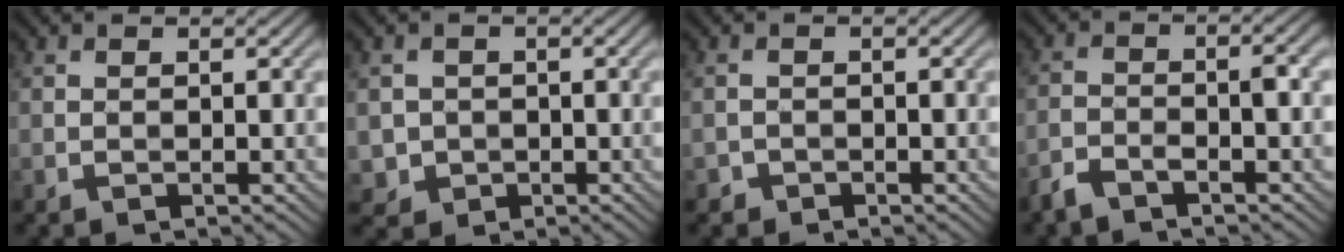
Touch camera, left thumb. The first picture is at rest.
{"total": 2.6, "force": [-0.4, 2.5, 0.4], "torque": [-0.013, -0.010, -0.008]}
{"total": 1.1, "force": [-0.8, 0.8, 0.1], "torque": [0.003, -0.001, -0.017]}
{"total": 4.1, "force": [-2.8, 0.8, 2.9], "torque": [-0.057, 0.000, -0.064]}